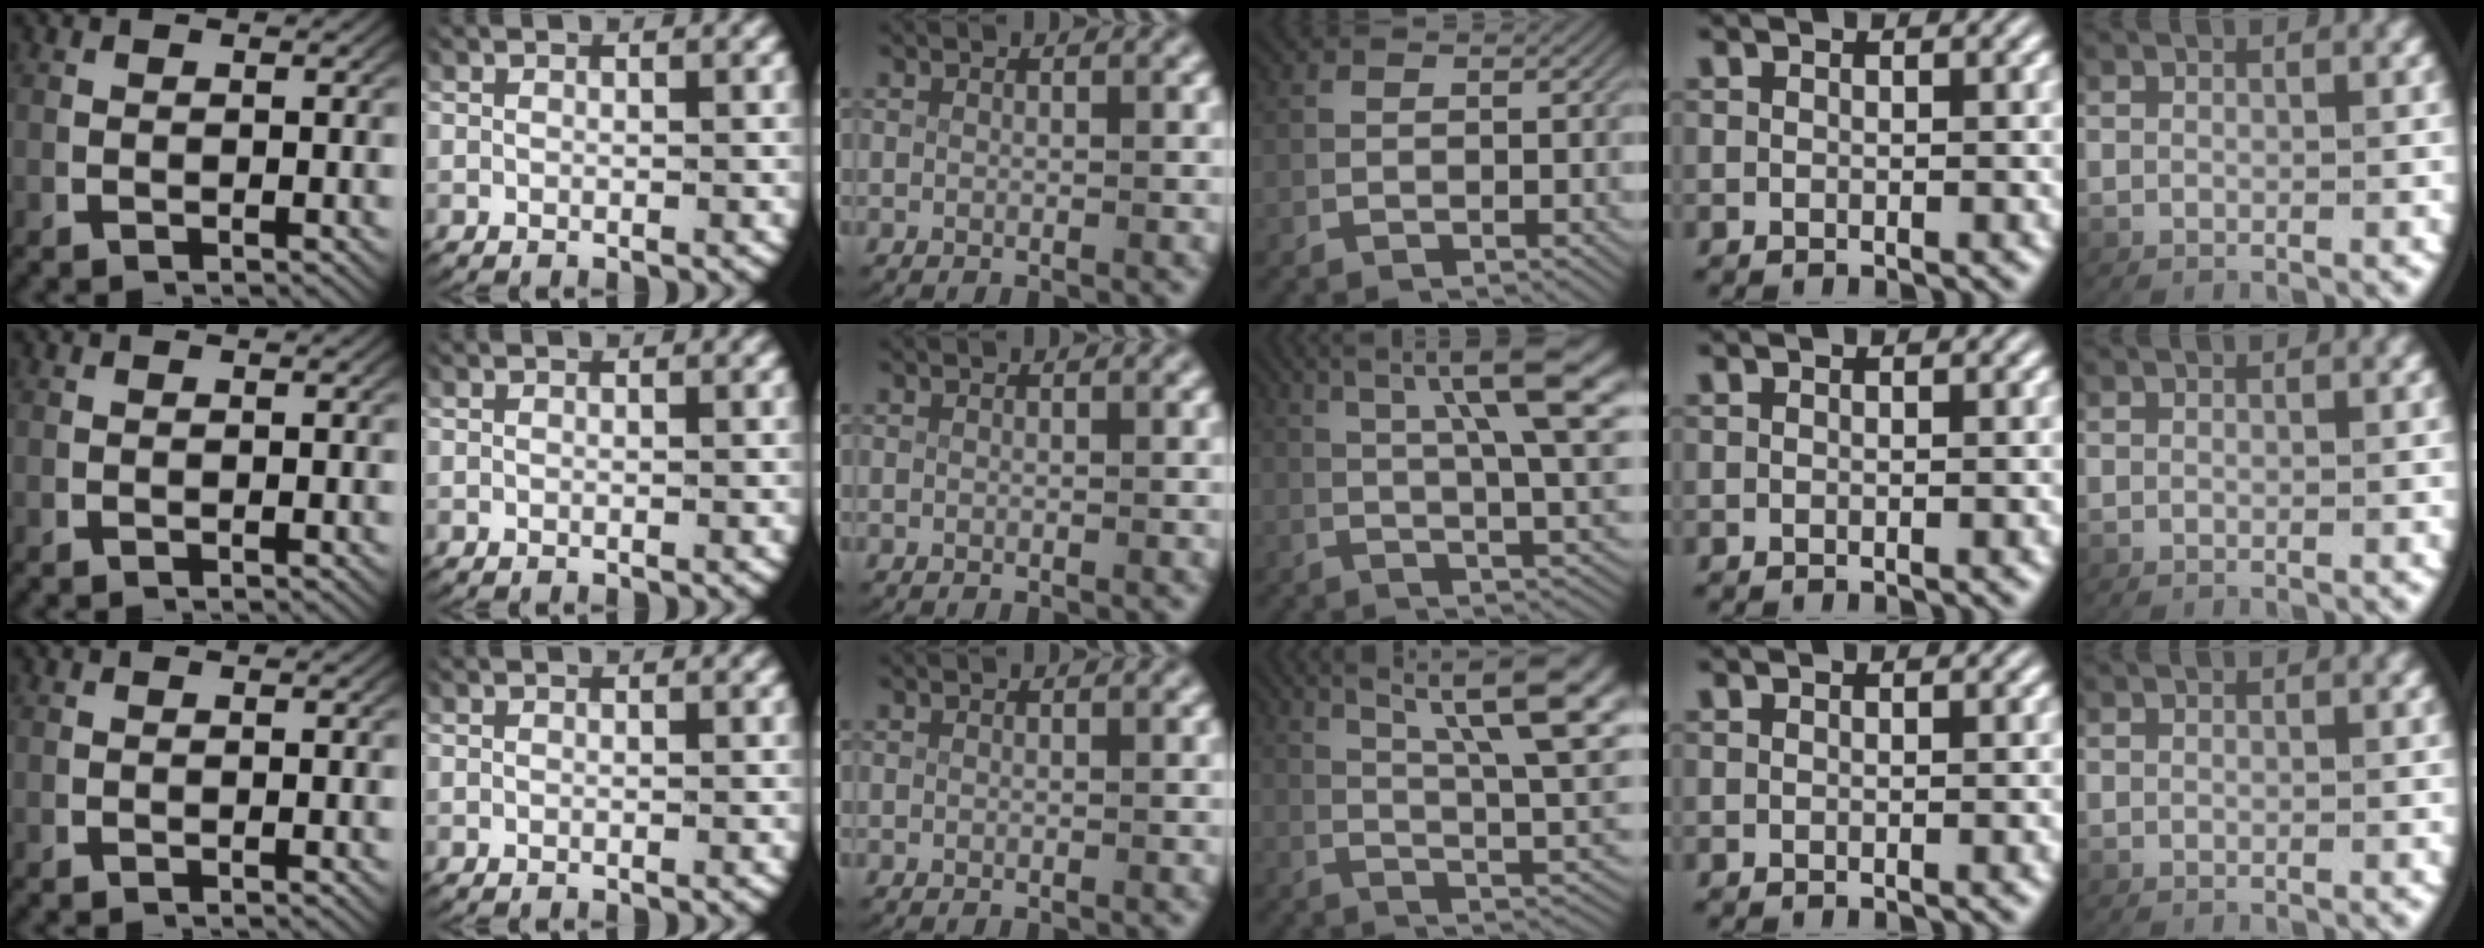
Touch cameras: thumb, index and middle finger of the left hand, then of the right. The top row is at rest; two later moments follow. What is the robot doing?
{"motion": "lift_and_place", "object": "plastic wrap"}